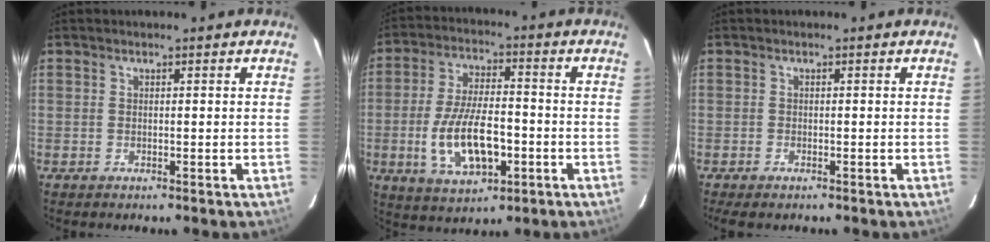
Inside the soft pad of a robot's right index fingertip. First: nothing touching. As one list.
[{"total": 13.5, "force": [-3.7, 6.0, 11.5], "torque": [-0.234, -0.007, -0.055]}, {"total": 2.5, "force": [-1.9, 1.0, 1.1], "torque": [-0.029, -0.006, -0.036]}]